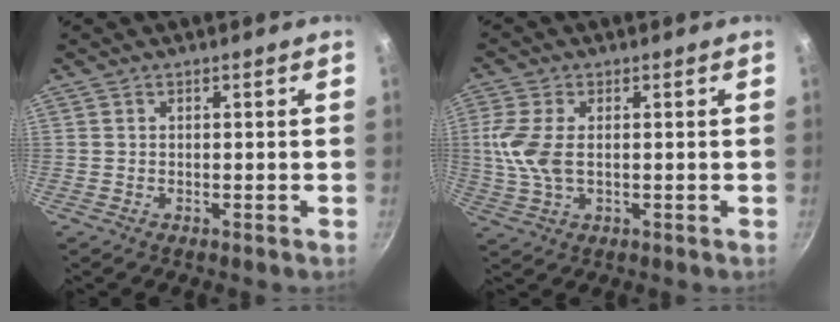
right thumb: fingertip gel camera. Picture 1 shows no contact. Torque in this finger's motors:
{"motor_torque": [0.13, 0.07, 0.92, 0.17, 0.08]}